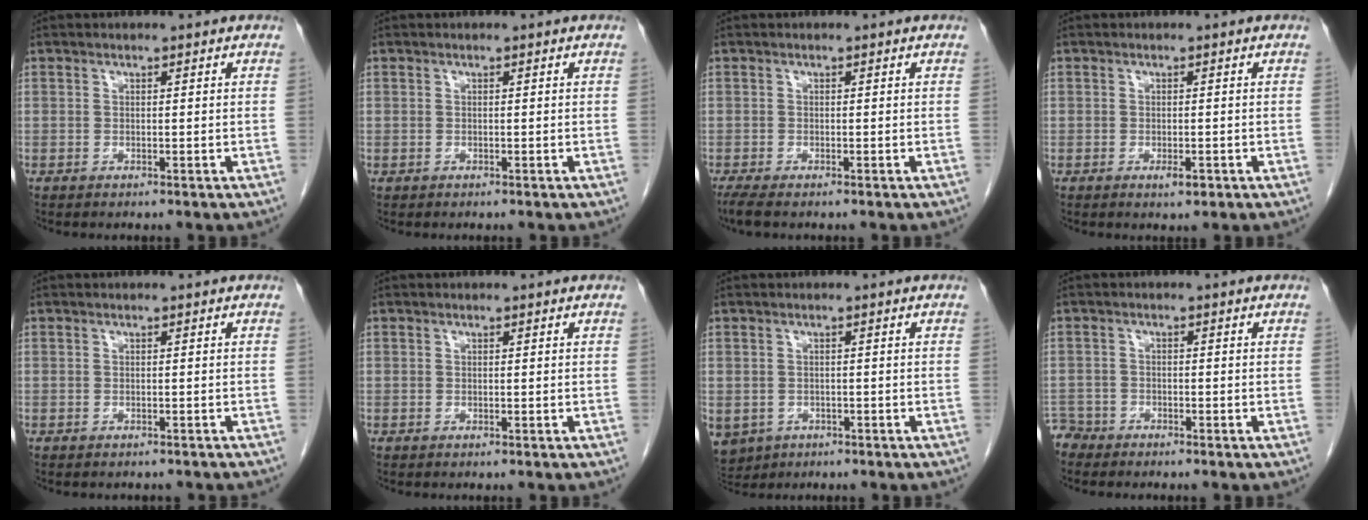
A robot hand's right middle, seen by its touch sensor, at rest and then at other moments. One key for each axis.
{"total": 0.0}
{"total": 2.2, "fx": -1.7, "fy": 0.3, "fz": 1.4, "tx": -0.028, "ty": -0.010, "tz": -0.030}
{"total": 1.5, "fx": -0.7, "fy": 0.6, "fz": 1.2, "tx": -0.017, "ty": -0.001, "tz": -0.008}
{"total": 3.1, "fx": -2.8, "fy": 1.0, "fz": 0.9, "tx": -0.014, "ty": -0.003, "tz": -0.031}
{"total": 0.0}
{"total": 8.0, "fx": -3.7, "fy": 6.5, "fz": 2.7, "tx": -0.079, "ty": -0.005, "tz": -0.050}
{"total": 2.8, "fx": -2.5, "fy": 0.9, "fz": -0.7, "tx": 0.011, "ty": -0.001, "tz": -0.052}